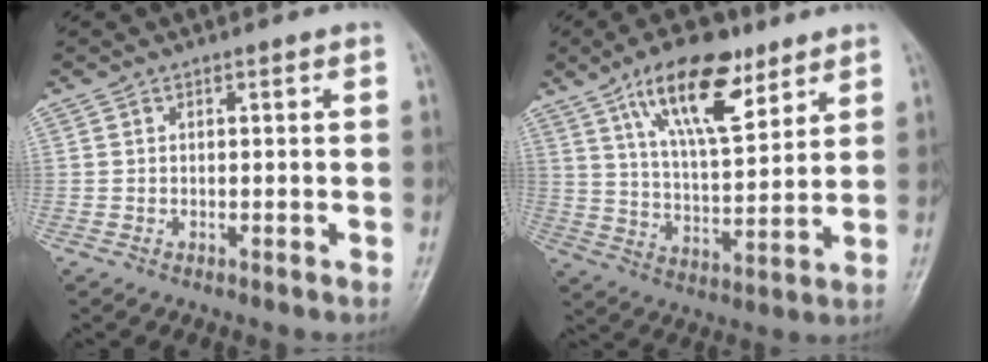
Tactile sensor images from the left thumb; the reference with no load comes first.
{"total": 15.3, "force": [8.9, 6.1, 10.9], "torque": [-0.154, -0.041, 0.155]}